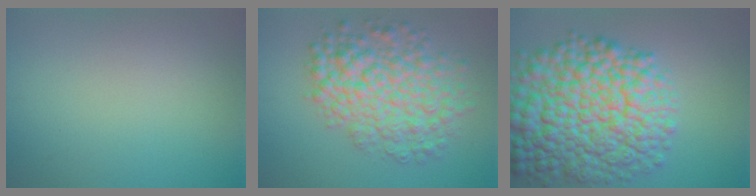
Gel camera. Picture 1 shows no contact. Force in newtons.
{"total": 7.5, "press": 7.5, "slide": 0.2}
{"total": 13.3, "press": 13.3, "slide": 0.3}